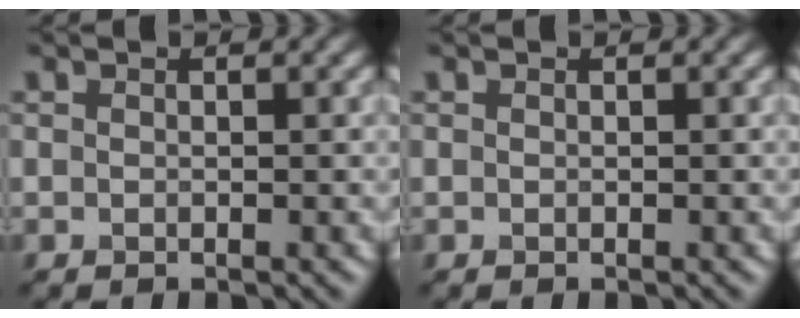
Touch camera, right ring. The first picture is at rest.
{"total": 0.0}